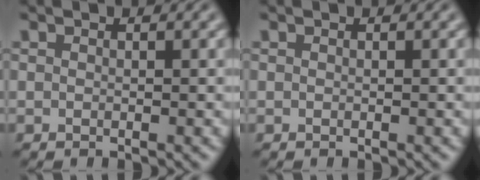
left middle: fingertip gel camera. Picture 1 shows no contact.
{"total": 0.0}